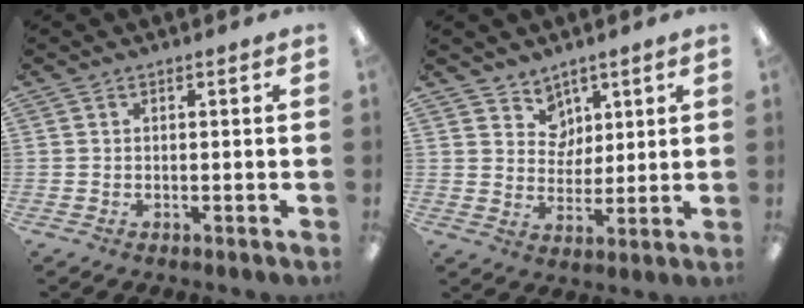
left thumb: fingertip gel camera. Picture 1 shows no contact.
{"total": 6.6, "force": [4.6, 4.8, -0.1], "torque": [-0.004, -0.033, 0.086]}